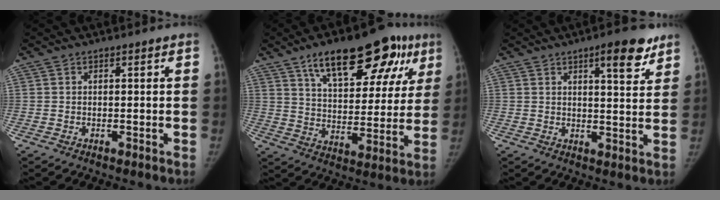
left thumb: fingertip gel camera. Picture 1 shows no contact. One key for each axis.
{"total": 23.4, "fx": 12.9, "fy": 10.2, "fz": 16.6, "tx": -0.195, "ty": -0.017, "tz": 0.195}
{"total": 8.5, "fx": 5.2, "fy": 2.6, "fz": 6.2, "tx": -0.064, "ty": -0.027, "tz": 0.070}